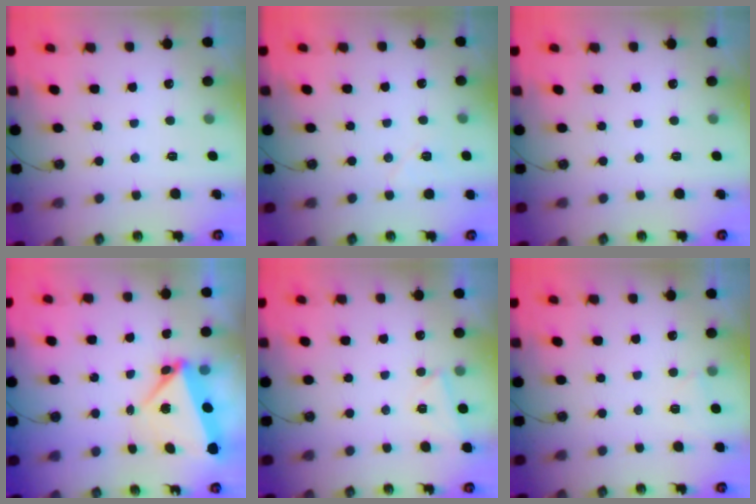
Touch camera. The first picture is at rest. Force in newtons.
{"total": 5.7, "press": 5.1, "slide": 2.4}
{"total": 0.0}
{"total": 6.8, "press": 6.8, "slide": 0.4}
{"total": 2.6, "press": 2.5, "slide": 0.3}
{"total": 1.8, "press": 1.6, "slide": 0.8}